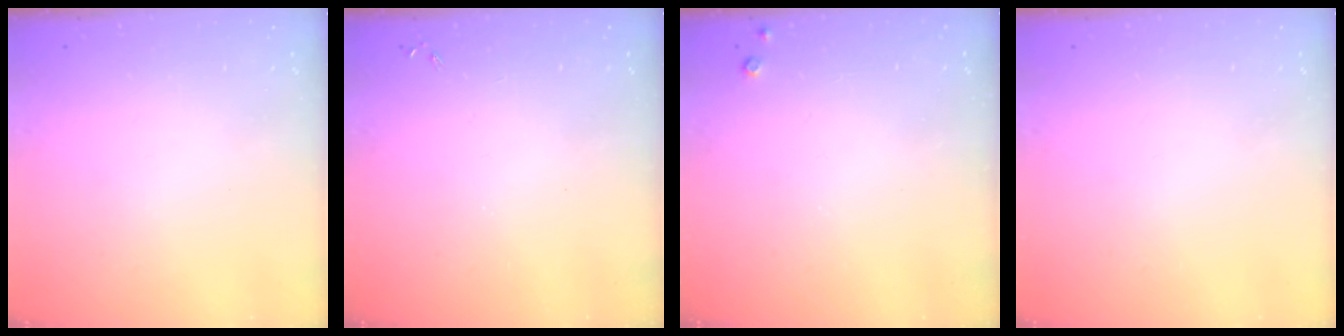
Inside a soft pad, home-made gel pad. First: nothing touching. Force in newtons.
{"total": 0.0}
{"total": 3.2, "press": 3.2, "slide": 0.5}
{"total": 0.0}